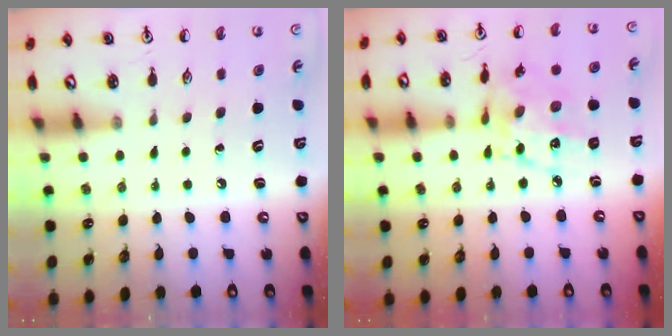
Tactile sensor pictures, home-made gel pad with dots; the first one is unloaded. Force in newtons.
{"total": 11.4, "press": 11.4, "slide": 0.8}